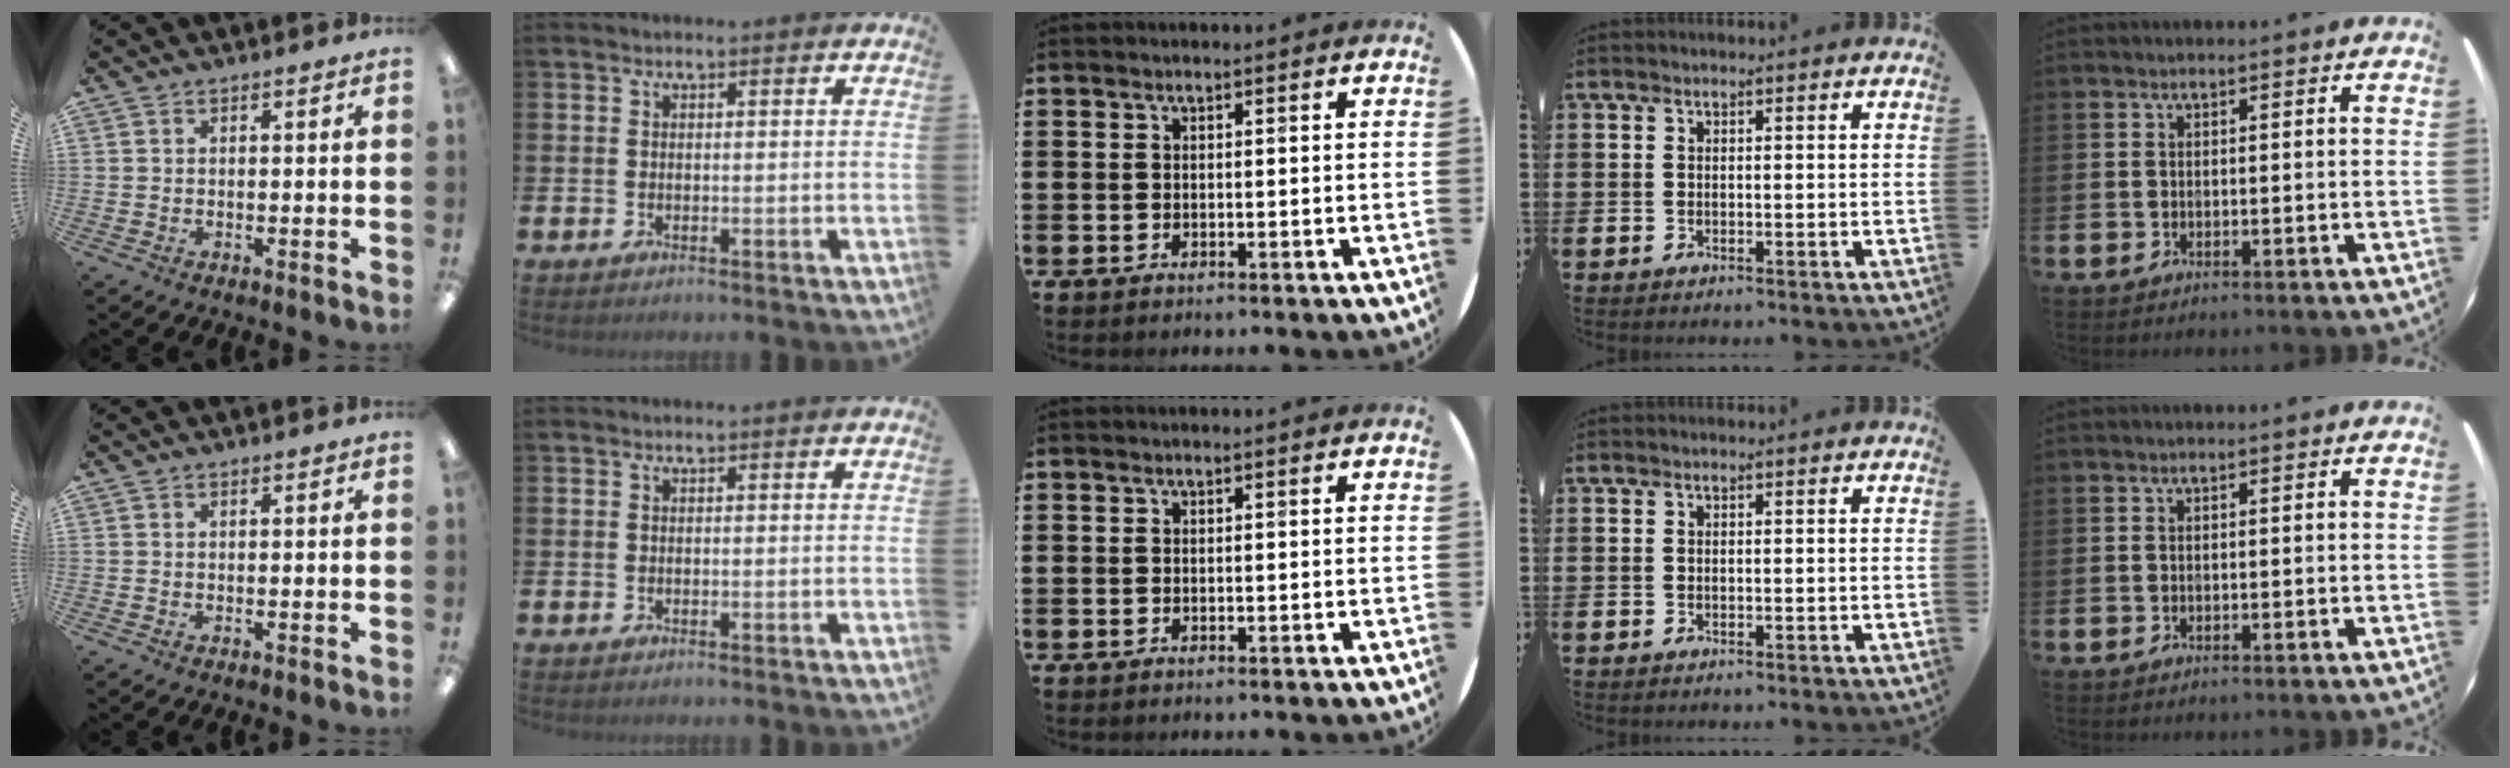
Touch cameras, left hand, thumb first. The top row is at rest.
{}